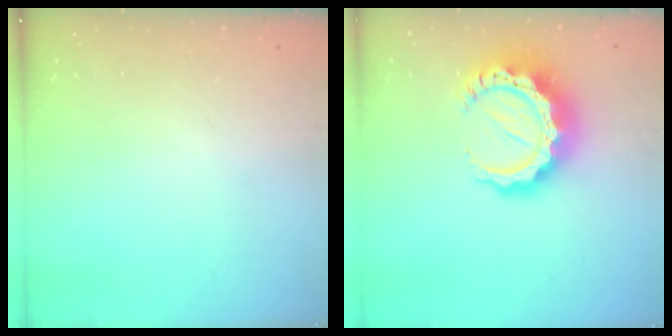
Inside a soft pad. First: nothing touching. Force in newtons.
{"total": 15.2, "press": 15.1, "slide": 1.3}